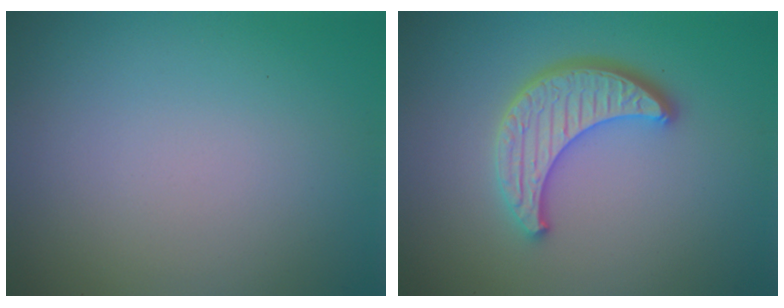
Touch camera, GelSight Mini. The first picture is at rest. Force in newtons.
{"total": 4.5, "press": 3.8, "slide": 2.4}